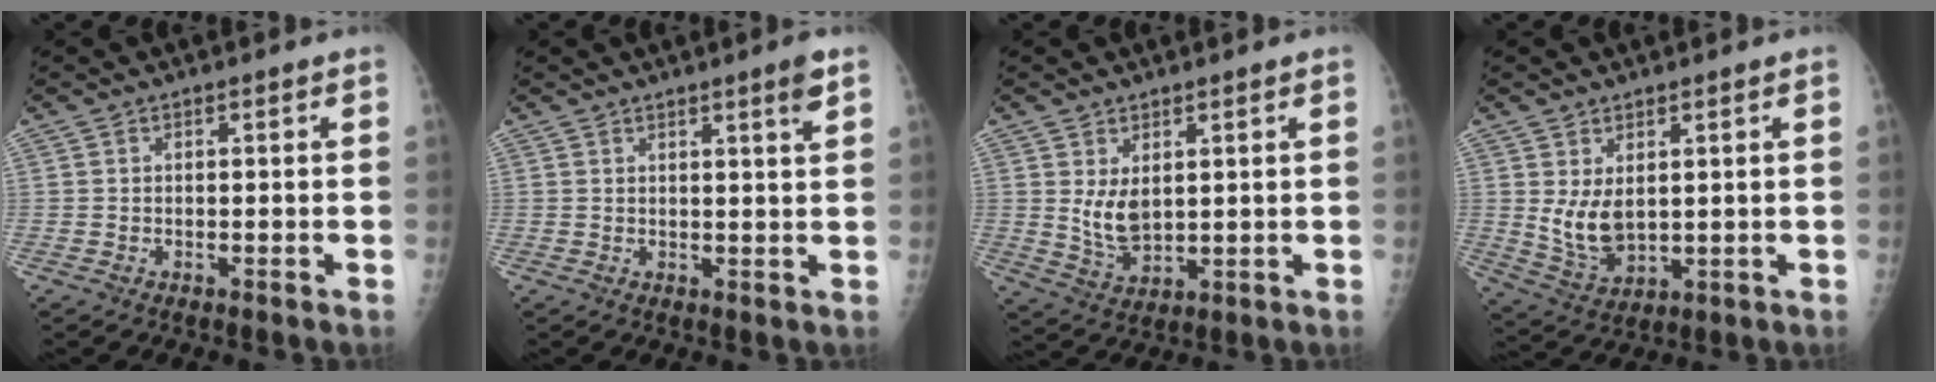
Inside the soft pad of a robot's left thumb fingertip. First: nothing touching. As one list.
[{"total": 3.1, "force": [2.0, -0.1, 2.3], "torque": [-0.033, -0.016, 0.031]}, {"total": 5.8, "force": [1.8, 3.4, 4.3], "torque": [-0.068, -0.022, 0.046]}, {"total": 6.8, "force": [1.7, 4.1, 5.2], "torque": [-0.086, -0.024, 0.049]}]